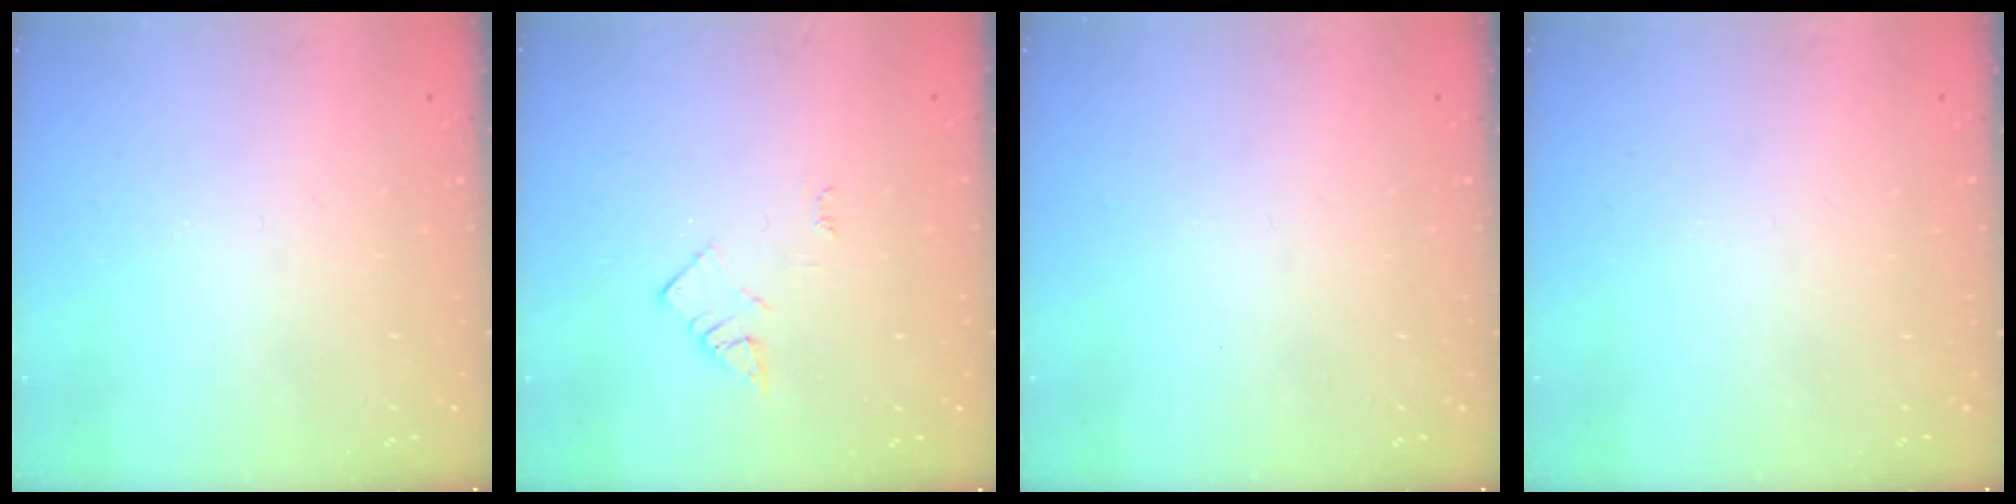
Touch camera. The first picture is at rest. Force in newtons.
{"total": 2.4, "press": 2.4, "slide": 0.3}
{"total": 0.0}
{"total": 0.0}